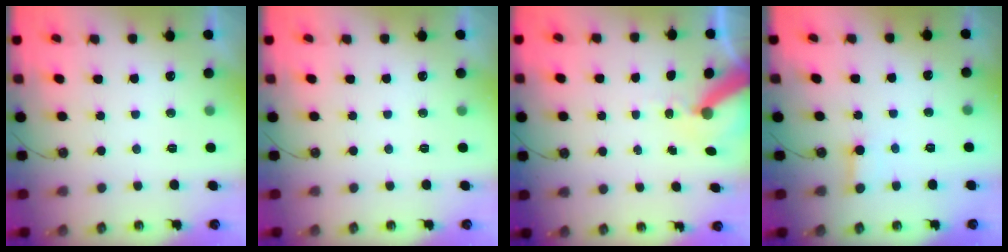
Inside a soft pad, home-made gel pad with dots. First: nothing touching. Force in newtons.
{"total": 0.0}
{"total": 9.0, "press": 8.9, "slide": 1.3}
{"total": 2.4, "press": 2.4, "slide": 0.0}